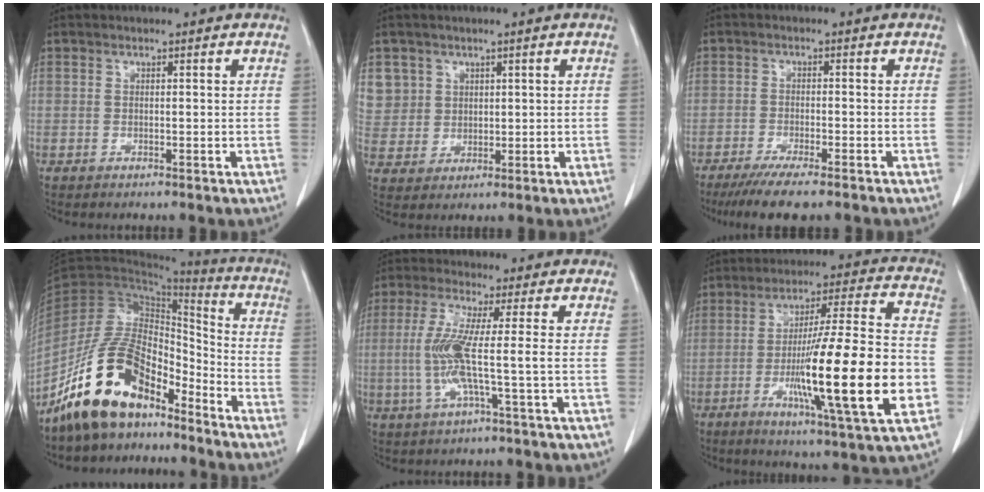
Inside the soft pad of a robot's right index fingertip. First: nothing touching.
{"total": 6.9, "force": [3.2, 6.1, 0.1], "torque": [0.000, 0.010, 0.076]}
{"total": 8.1, "force": [-6.3, 1.0, 4.9], "torque": [-0.071, -0.016, -0.096]}
{"total": 14.5, "force": [-10.8, 6.0, 7.5], "torque": [-0.146, 0.030, -0.200]}
{"total": 8.1, "force": [-0.9, -0.5, 8.0], "torque": [-0.175, -0.005, -0.022]}
{"total": 21.1, "force": [-5.2, 0.6, 20.5], "torque": [-0.326, -0.013, -0.082]}